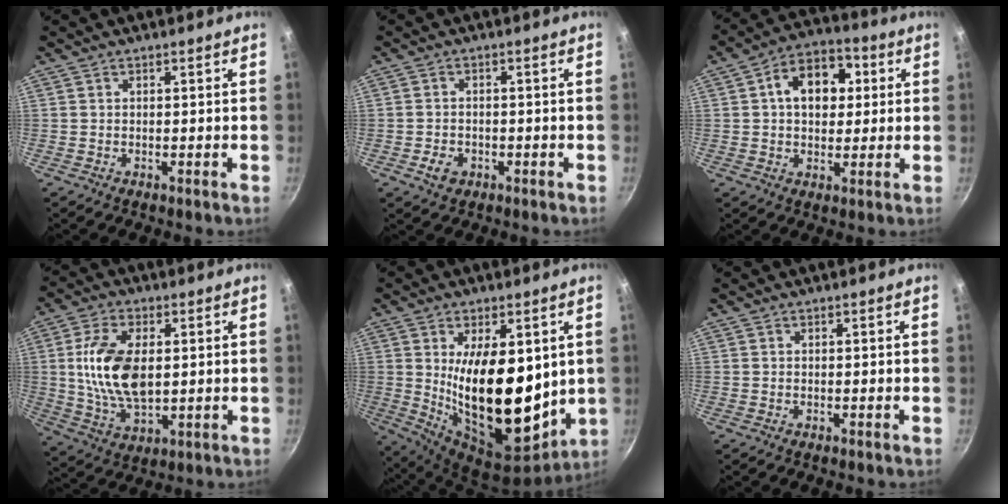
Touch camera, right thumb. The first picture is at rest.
{"total": 3.7, "force": [-1.5, 2.8, 1.9], "torque": [-0.029, 0.012, -0.021]}
{"total": 12.1, "force": [2.4, 8.6, 8.2], "torque": [-0.085, 0.015, 0.025]}
{"total": 13.8, "force": [1.5, 7.6, 11.5], "torque": [-0.208, -0.005, 0.033]}
{"total": 21.9, "force": [2.4, 11.2, 18.7], "torque": [-0.277, -0.052, 0.056]}
{"total": 0.0}